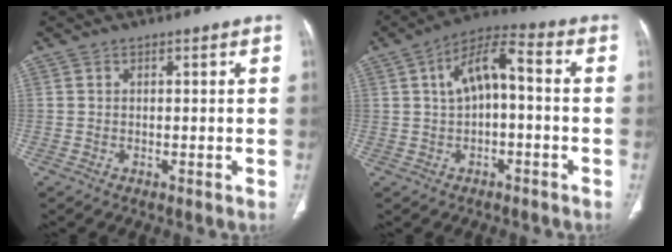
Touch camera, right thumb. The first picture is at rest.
{"total": 8.9, "force": [0.5, 4.2, 7.8], "torque": [-0.134, 0.040, -0.001]}